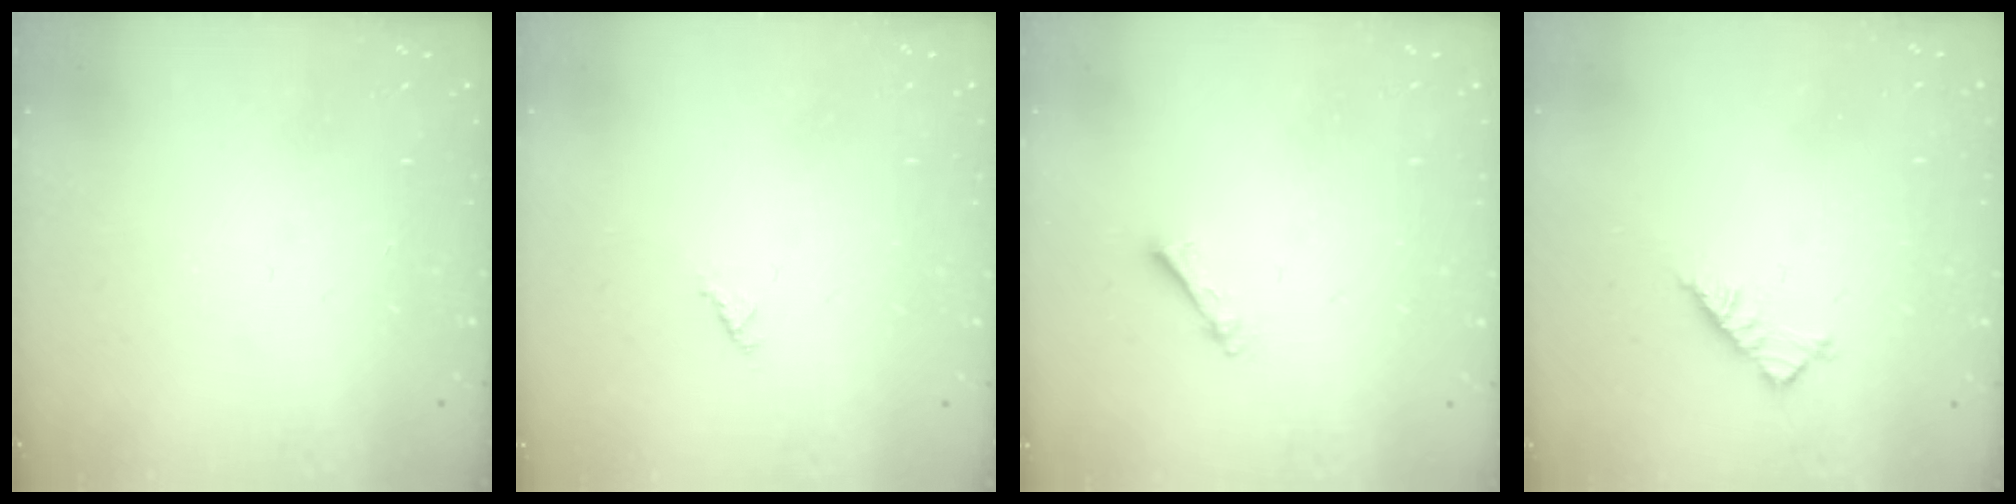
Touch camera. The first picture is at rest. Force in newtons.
{"total": 0.6, "press": 0.6, "slide": 0.2}
{"total": 2.5, "press": 2.5, "slide": 0.4}
{"total": 4.7, "press": 4.7, "slide": 0.9}